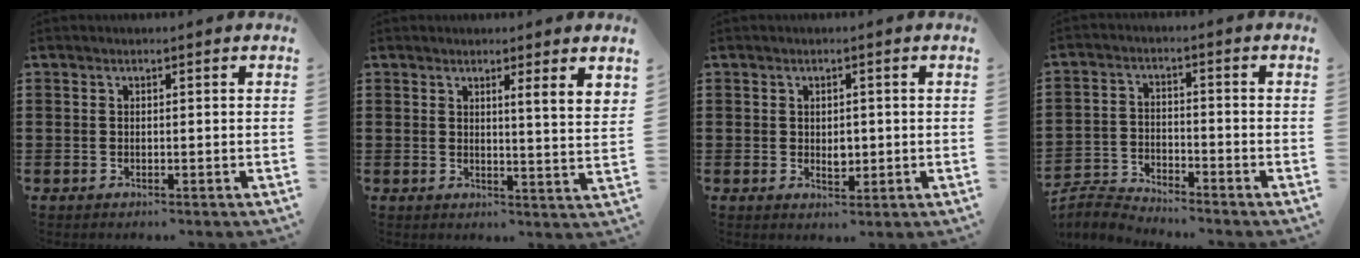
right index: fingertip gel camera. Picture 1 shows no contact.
{"total": 2.8, "force": [2.1, -0.9, 1.7], "torque": [-0.032, -0.012, 0.034]}
{"total": 2.1, "force": [0.0, 1.3, 1.7], "torque": [-0.025, 0.001, -0.001]}
{"total": 3.5, "force": [-3.5, 0.4, 0.1], "torque": [-0.024, -0.001, -0.080]}